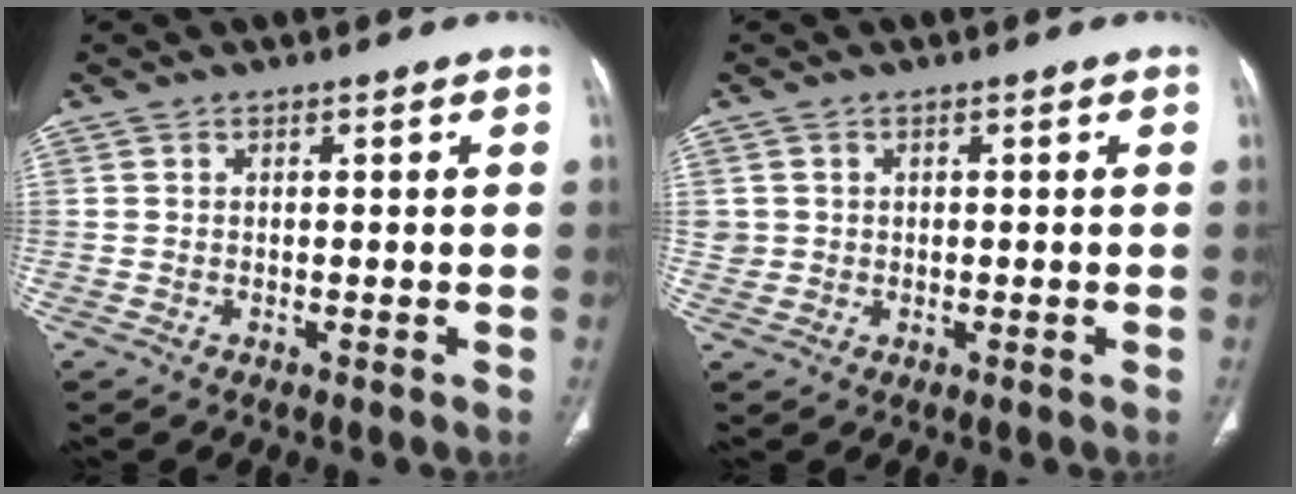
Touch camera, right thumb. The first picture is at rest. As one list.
[{"total": 1.8, "force": [0.3, 1.7, 0.2], "torque": [0.006, 0.002, 0.007]}]